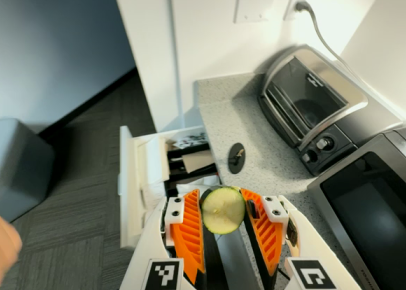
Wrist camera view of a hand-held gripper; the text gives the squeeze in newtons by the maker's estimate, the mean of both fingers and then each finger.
{"total": 8.2, "left": 8.3, "right": 8.0}